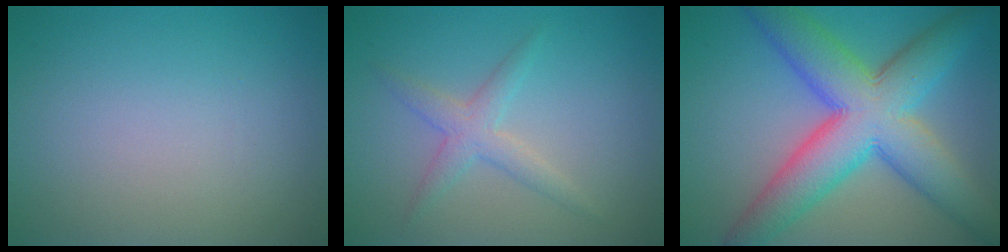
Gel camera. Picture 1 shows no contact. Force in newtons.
{"total": 2.4, "press": 2.4, "slide": 0.0}
{"total": 10.7, "press": 10.7, "slide": 0.4}